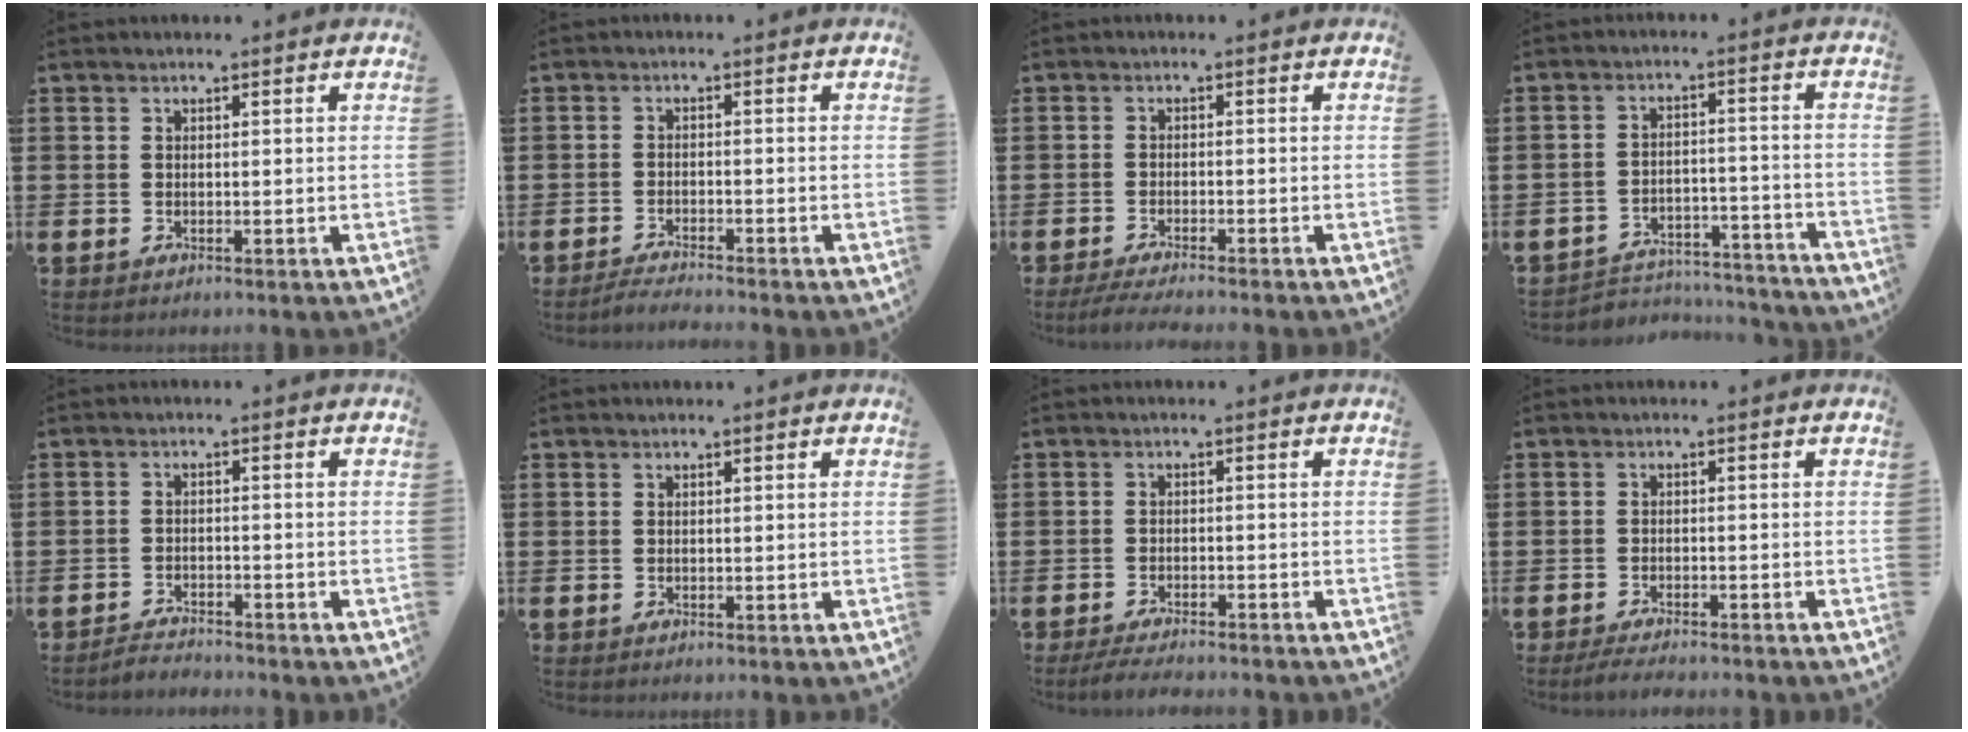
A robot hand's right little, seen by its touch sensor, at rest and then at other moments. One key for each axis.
{"total": 1.8, "fx": -1.8, "fy": -0.2, "fz": 0.4, "tx": -0.007, "ty": 0.003, "tz": -0.034}
{"total": 2.0, "fx": -1.7, "fy": -0.1, "fz": 1.0, "tx": -0.015, "ty": 0.002, "tz": -0.031}
{"total": 4.1, "fx": -3.9, "fy": 1.0, "fz": 0.6, "tx": -0.013, "ty": 0.008, "tz": -0.083}
{"total": 2.1, "fx": -2.1, "fy": 0.0, "fz": -0.2, "tx": -0.002, "ty": 0.005, "tz": -0.045}
{"total": 0.0}
{"total": 2.3, "fx": -2.1, "fy": 0.0, "fz": 0.9, "tx": -0.014, "ty": 0.006, "tz": -0.041}
{"total": 1.9, "fx": -1.7, "fy": 0.1, "fz": 0.7, "tx": -0.013, "ty": 0.003, "tz": -0.033}